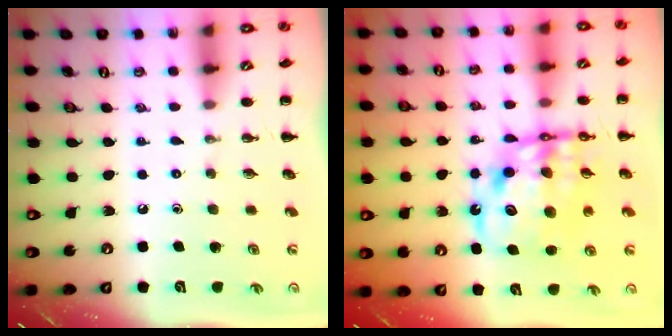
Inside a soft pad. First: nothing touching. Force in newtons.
{"total": 14.5, "press": 14.1, "slide": 3.6}